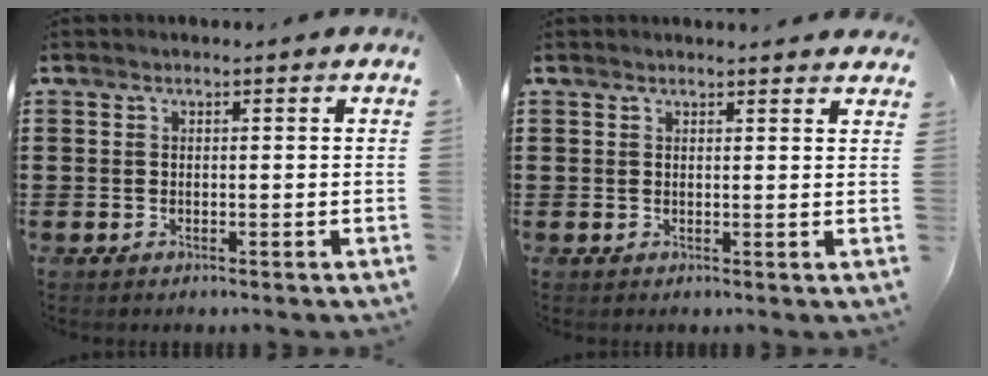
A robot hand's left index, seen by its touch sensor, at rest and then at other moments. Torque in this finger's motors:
{"motor_torque": [0.37, -0.36, 0.50, 0.06]}